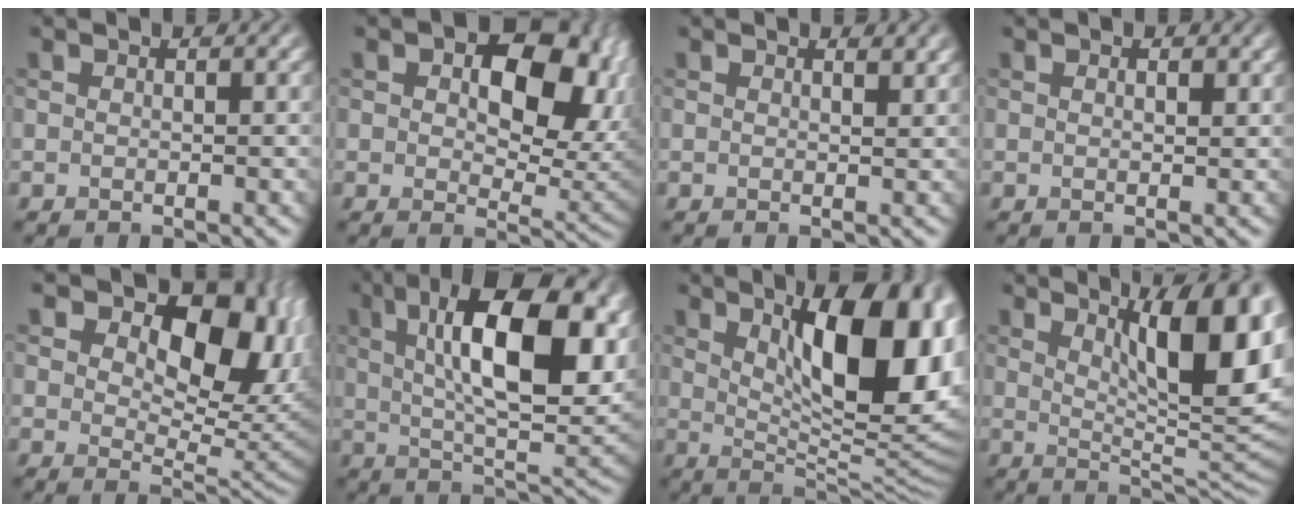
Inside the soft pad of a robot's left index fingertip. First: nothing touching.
{"total": 12.0, "force": [3.6, 6.9, 9.1], "torque": [-0.115, -0.013, 0.060]}
{"total": 1.0, "force": [0.8, 0.2, 0.5], "torque": [-0.006, -0.002, 0.014]}
{"total": 1.0, "force": [0.6, 0.4, 0.7], "torque": [-0.010, -0.001, 0.011]}
{"total": 11.6, "force": [4.5, 6.8, 8.3], "torque": [-0.110, -0.007, 0.075]}
{"total": 15.8, "force": [4.8, 5.9, 13.9], "torque": [-0.209, 0.008, 0.070]}
{"total": 14.0, "force": [4.1, 5.5, 12.2], "torque": [-0.153, -0.003, 0.065]}
{"total": 12.3, "force": [4.6, 3.9, 10.7], "torque": [-0.107, 0.003, 0.064]}